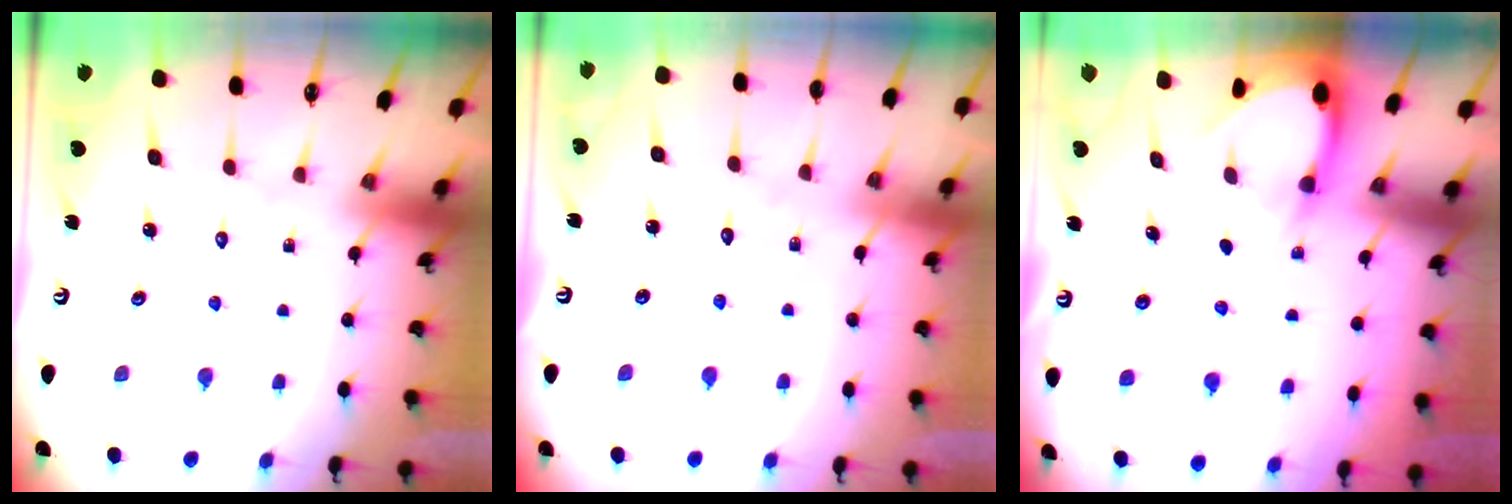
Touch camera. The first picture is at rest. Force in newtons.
{"total": 4.2, "press": 4.2, "slide": 0.4}
{"total": 3.9, "press": 3.9, "slide": 0.0}